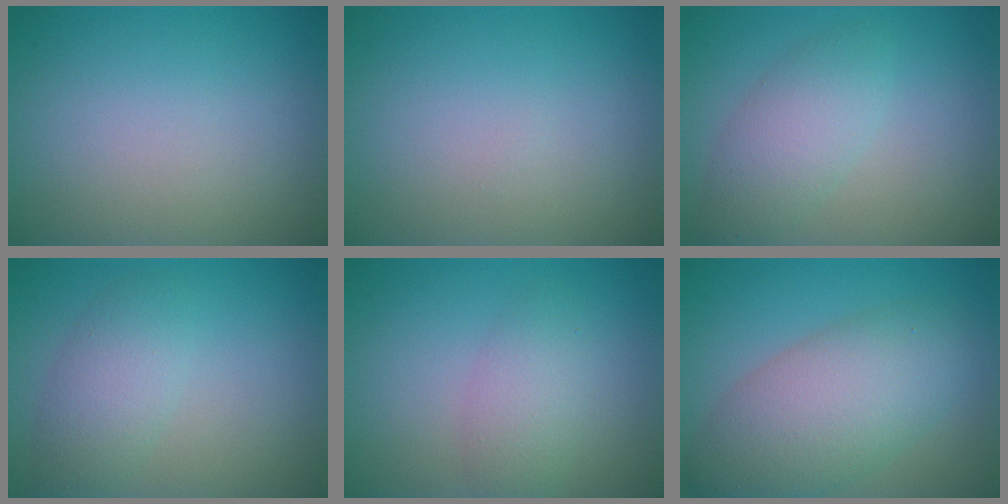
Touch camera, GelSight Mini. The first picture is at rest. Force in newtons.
{"total": 0.0}
{"total": 3.5, "press": 3.5, "slide": 0.1}
{"total": 3.3, "press": 3.3, "slide": 0.1}
{"total": 1.9, "press": 1.9, "slide": 0.1}
{"total": 7.4, "press": 7.4, "slide": 0.3}